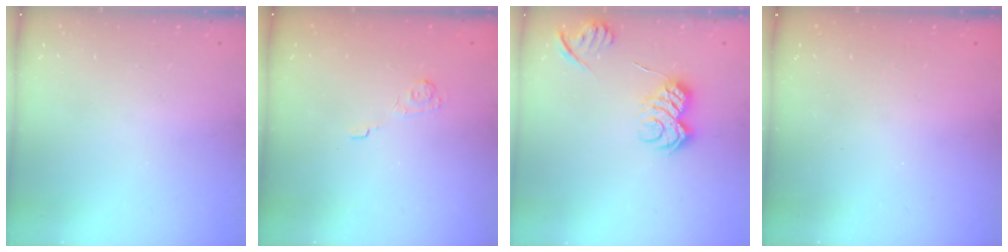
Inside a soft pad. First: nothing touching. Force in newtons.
{"total": 2.2, "press": 1.7, "slide": 1.4}
{"total": 9.7, "press": 9.7, "slide": 0.4}
{"total": 2.4, "press": 2.2, "slide": 0.8}